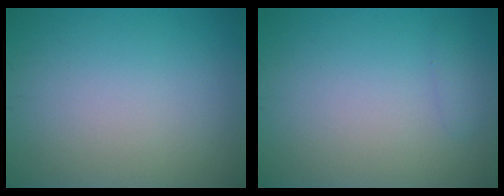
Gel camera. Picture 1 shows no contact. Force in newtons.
{"total": 0.8, "press": 0.8, "slide": 0.0}